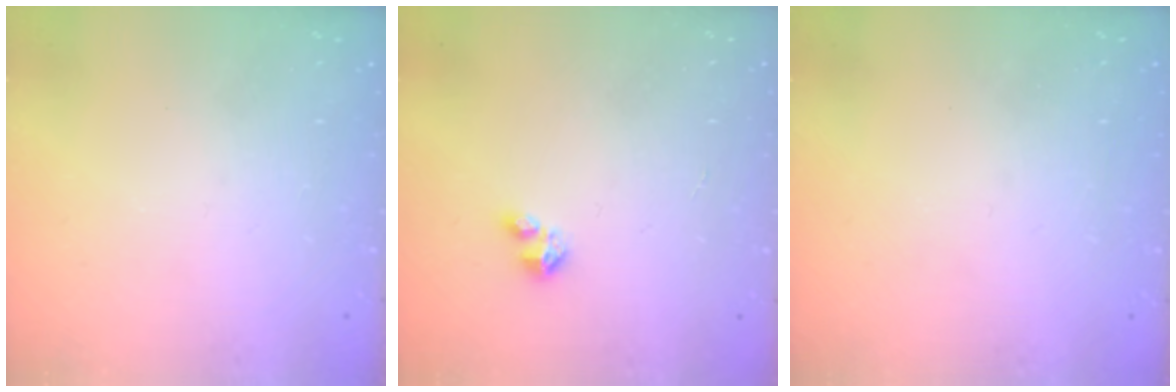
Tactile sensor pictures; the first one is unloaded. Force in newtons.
{"total": 2.1, "press": 2.1, "slide": 0.2}
{"total": 0.7, "press": 0.6, "slide": 0.4}